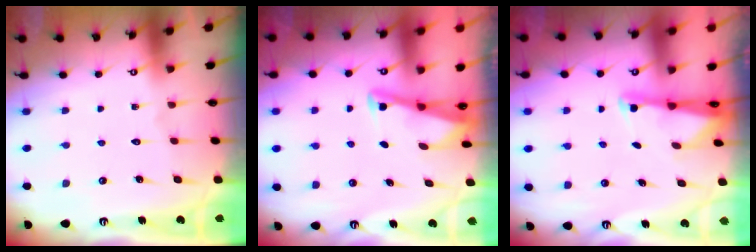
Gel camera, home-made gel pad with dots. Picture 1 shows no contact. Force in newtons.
{"total": 2.9, "press": 2.9, "slide": 0.3}
{"total": 2.0, "press": 1.9, "slide": 0.4}